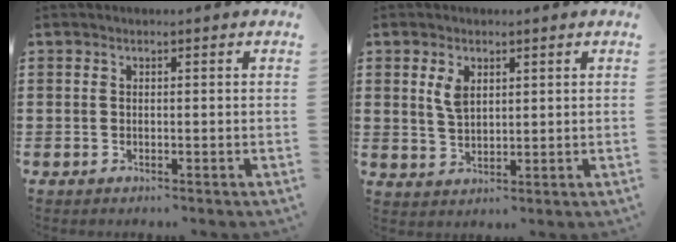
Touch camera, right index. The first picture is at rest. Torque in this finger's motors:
{"motor_torque": [0.21, 0.02, 0.12, 0.08]}